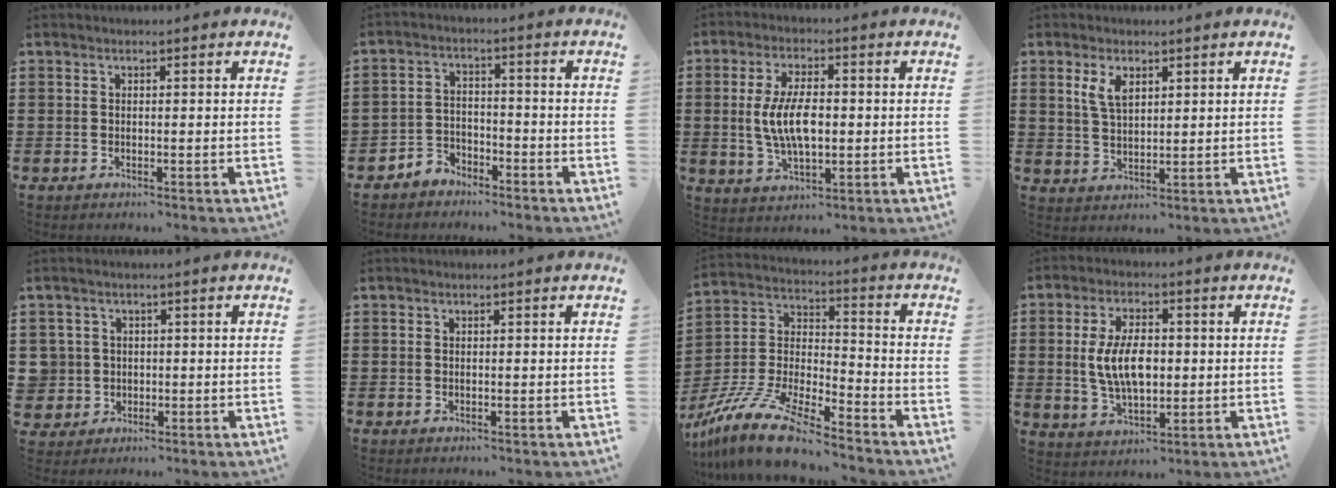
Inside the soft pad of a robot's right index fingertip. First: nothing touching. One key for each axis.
{"total": 3.6, "fx": -3.2, "fy": 1.6, "fz": 0.1, "tx": -0.012, "ty": 0.008, "tz": -0.067}
{"total": 8.2, "fx": -0.1, "fy": 3.6, "fz": 7.3, "tx": -0.156, "ty": 0.003, "tz": -0.006}
{"total": 3.9, "fx": 1.8, "fy": 2.0, "fz": 2.8, "tx": -0.062, "ty": 0.007, "tz": 0.032}
{"total": 3.3, "fx": -0.1, "fy": 3.3, "fz": 0.2, "tx": -0.030, "ty": 0.008, "tz": -0.008}
{"total": 0.0}
{"total": 12.7, "fx": -10.9, "fy": 2.3, "fz": 6.2, "tx": -0.140, "ty": 0.023, "tz": -0.216}
{"total": 8.2, "fx": 0.2, "fy": 4.2, "fz": 7.1, "tx": -0.146, "ty": 0.003, "tz": -0.002}